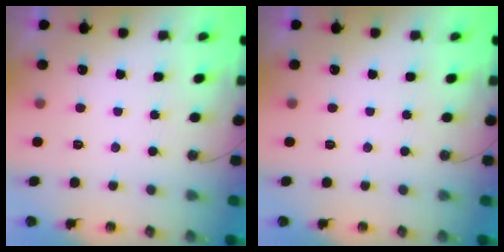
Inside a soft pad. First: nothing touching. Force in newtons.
{"total": 0.0}